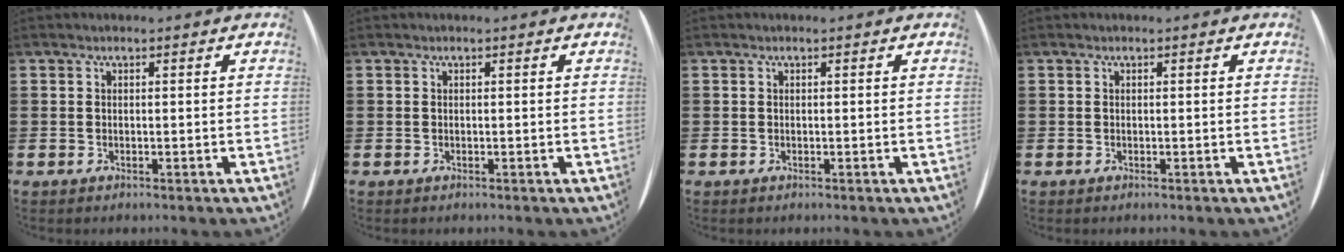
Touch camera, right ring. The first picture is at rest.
{"total": 0.0}
{"total": 0.0}
{"total": 0.0}